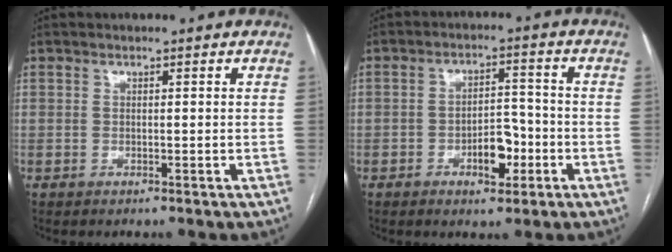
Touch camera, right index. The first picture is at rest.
{"total": 5.9, "force": [-2.3, 2.7, 4.7], "torque": [-0.071, 0.009, -0.032]}